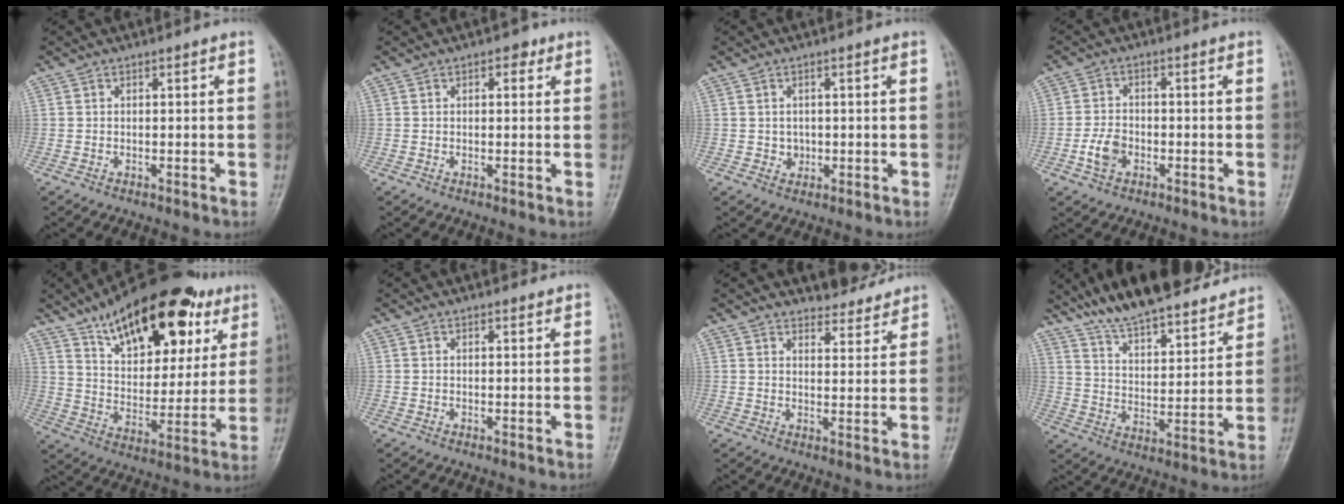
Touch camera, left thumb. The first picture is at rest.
{"total": 2.2, "force": [1.1, 1.2, 1.5], "torque": [-0.009, -0.001, 0.012]}
{"total": 1.7, "force": [0.0, 1.6, 0.7], "torque": [-0.003, 0.002, 0.005]}
{"total": 4.4, "force": [-1.6, 3.0, 2.8], "torque": [-0.051, 0.010, -0.033]}
{"total": 26.2, "force": [14.7, 12.6, 17.8], "torque": [-0.234, -0.029, 0.234]}
{"total": 1.9, "force": [1.6, 0.6, 0.8], "torque": [-0.003, -0.003, 0.021]}
{"total": 6.4, "force": [6.1, 1.7, 1.0], "torque": [0.006, -0.048, 0.083]}
{"total": 20.7, "force": [17.6, 5.2, 9.6], "torque": [-0.120, -0.069, 0.281]}